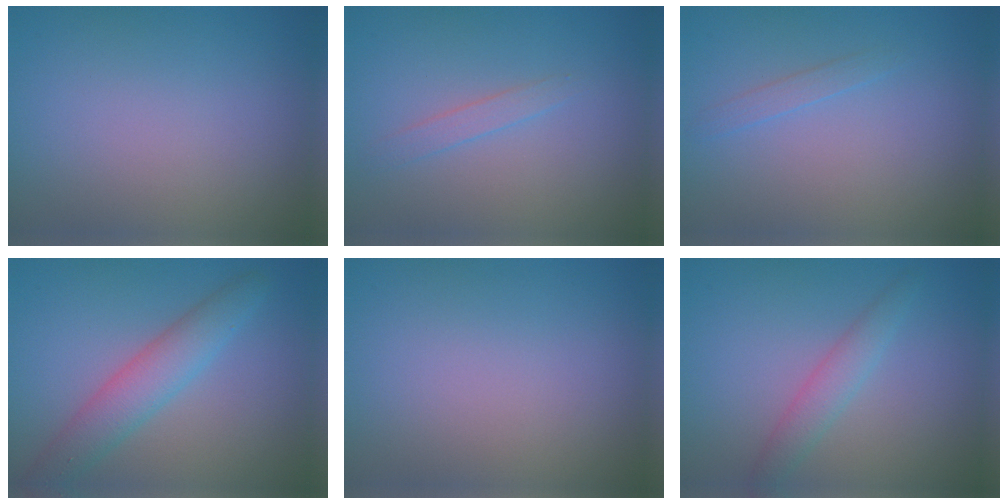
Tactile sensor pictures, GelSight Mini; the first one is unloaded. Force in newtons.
{"total": 1.2, "press": 1.2, "slide": 0.1}
{"total": 0.9, "press": 0.9, "slide": 0.1}
{"total": 4.2, "press": 4.1, "slide": 0.2}
{"total": 0.0}
{"total": 2.3, "press": 2.3, "slide": 0.0}